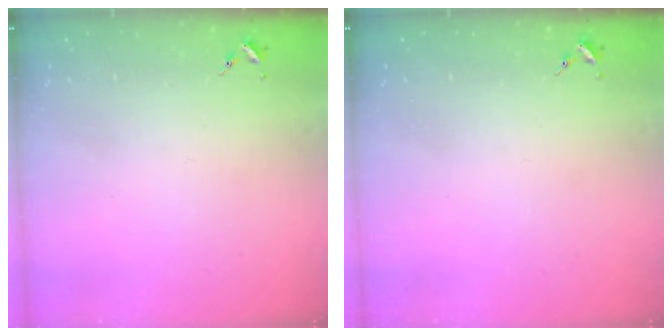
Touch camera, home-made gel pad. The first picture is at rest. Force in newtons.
{"total": 0.0}